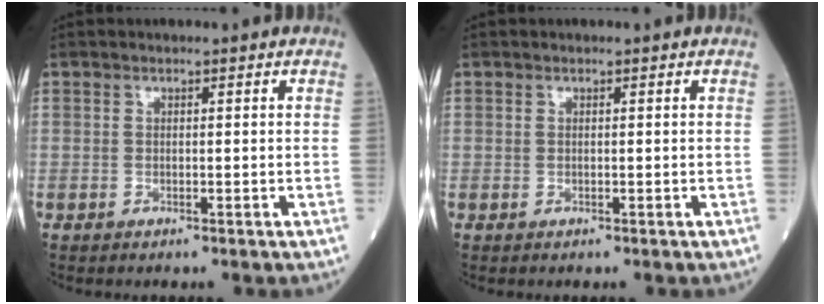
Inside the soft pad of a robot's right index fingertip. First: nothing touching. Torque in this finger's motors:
{"motor_torque": [0.00, 0.00, 0.00, 0.00]}